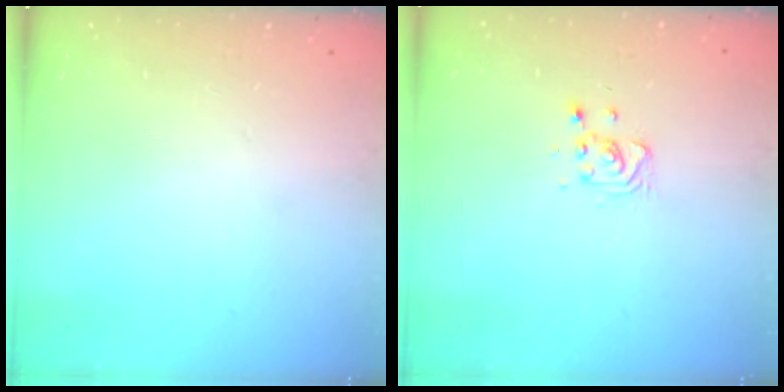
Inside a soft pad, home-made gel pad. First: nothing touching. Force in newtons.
{"total": 5.4, "press": 5.3, "slide": 1.2}